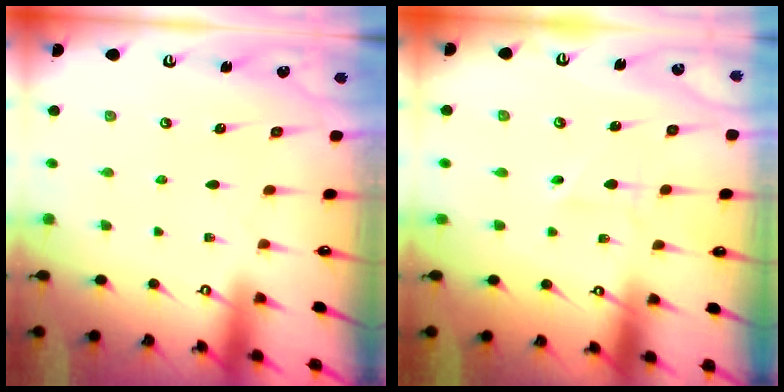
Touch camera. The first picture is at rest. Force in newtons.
{"total": 1.8, "press": 1.8, "slide": 0.1}